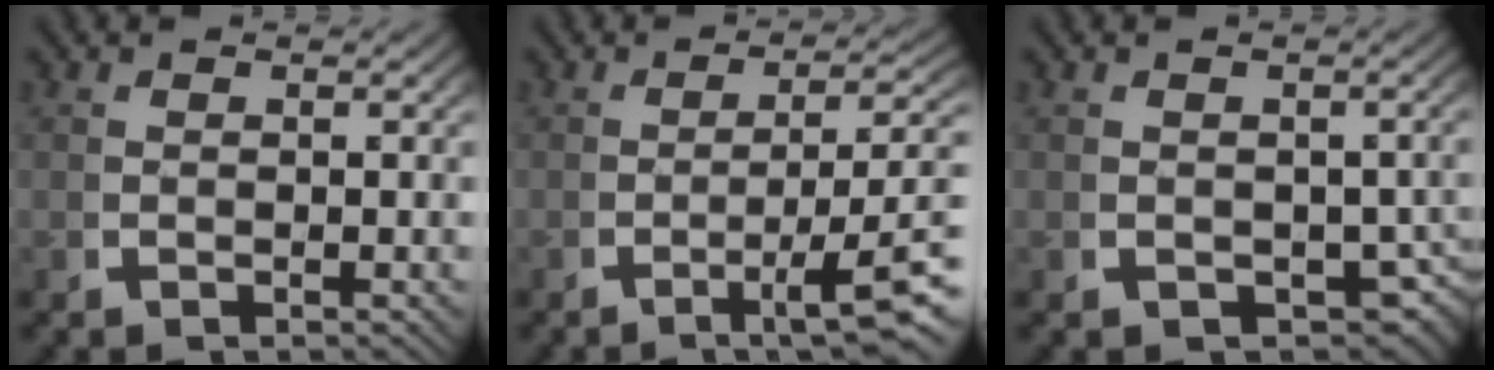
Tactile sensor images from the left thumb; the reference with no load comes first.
{"total": 7.2, "force": [-2.0, 2.3, 6.5], "torque": [-0.098, -0.011, -0.026]}
{"total": 4.1, "force": [-1.0, 2.9, 2.7], "torque": [-0.038, -0.029, -0.002]}